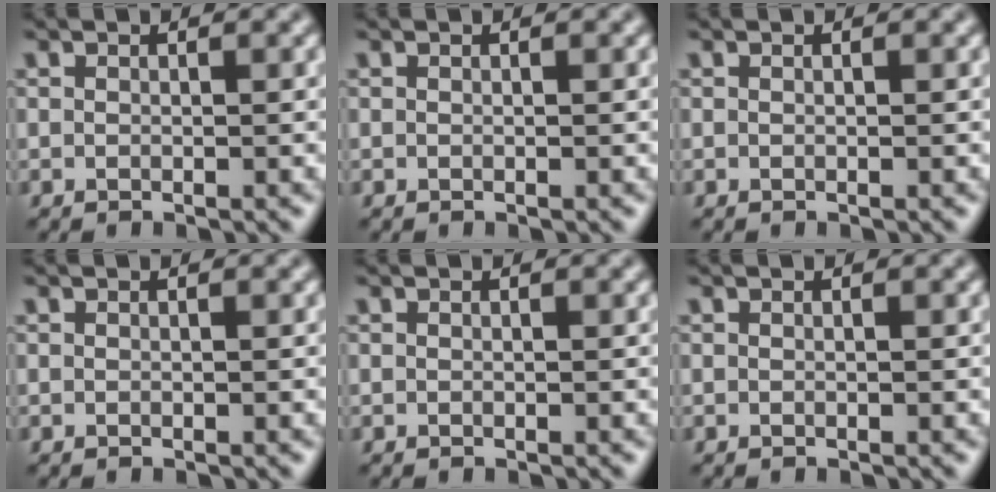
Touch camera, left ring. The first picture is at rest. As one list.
[{"total": 0.0}, {"total": 0.0}, {"total": 0.0}, {"total": 0.0}, {"total": 0.0}]